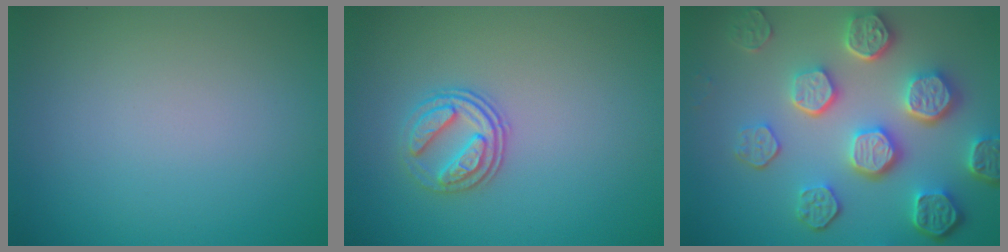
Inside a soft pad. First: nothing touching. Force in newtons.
{"total": 2.8, "press": 2.6, "slide": 1.2}
{"total": 7.8, "press": 6.0, "slide": 5.1}